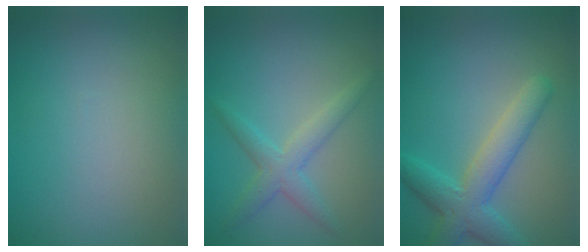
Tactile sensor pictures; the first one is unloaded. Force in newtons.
{"total": 2.6, "press": 2.6, "slide": 0.1}
{"total": 4.7, "press": 4.7, "slide": 0.2}